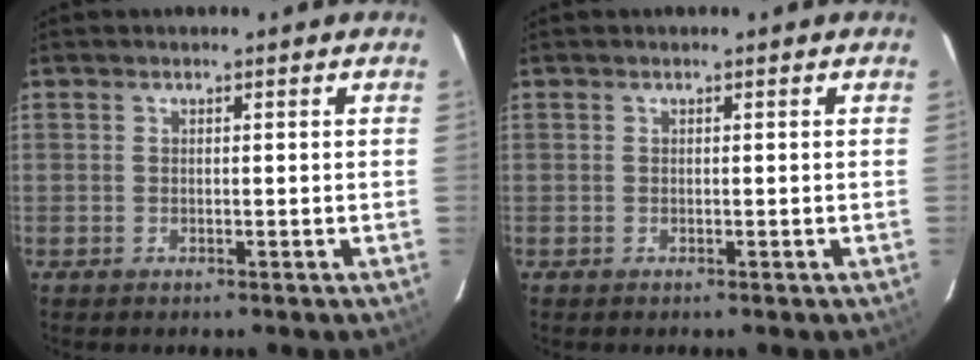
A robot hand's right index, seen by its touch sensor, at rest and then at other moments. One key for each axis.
{"total": 0.0}